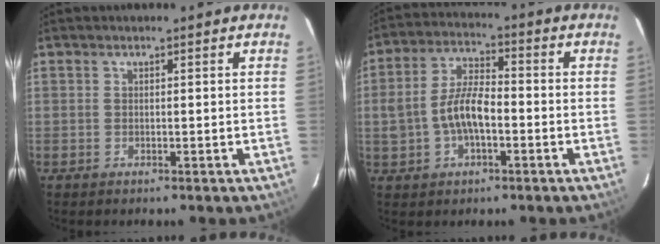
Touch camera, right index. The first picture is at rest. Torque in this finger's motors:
{"motor_torque": [0.36, -0.11, 0.59, 0.11]}